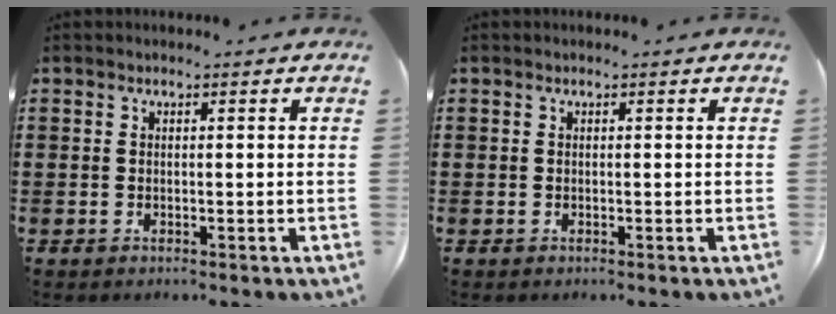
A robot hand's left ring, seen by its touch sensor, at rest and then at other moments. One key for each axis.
{"total": 0.0}